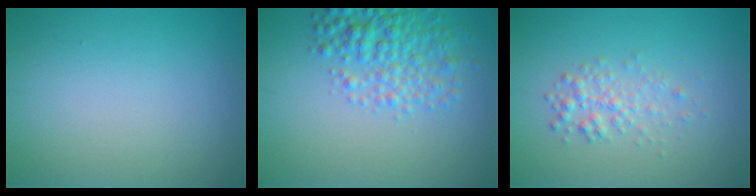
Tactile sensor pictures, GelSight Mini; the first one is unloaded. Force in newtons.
{"total": 4.5, "press": 4.5, "slide": 0.1}
{"total": 1.9, "press": 1.9, "slide": 0.0}